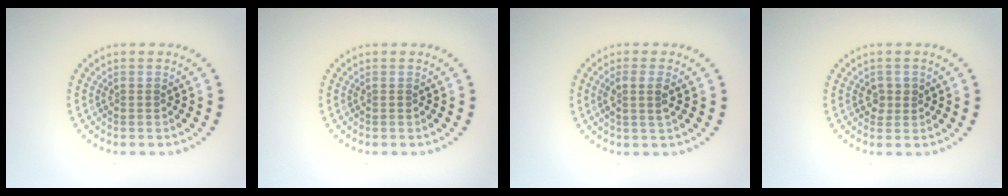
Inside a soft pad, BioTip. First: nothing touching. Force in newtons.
{"total": 0.0}
{"total": 2.1, "press": 1.8, "slide": 1.1}
{"total": 1.4, "press": 1.3, "slide": 0.4}